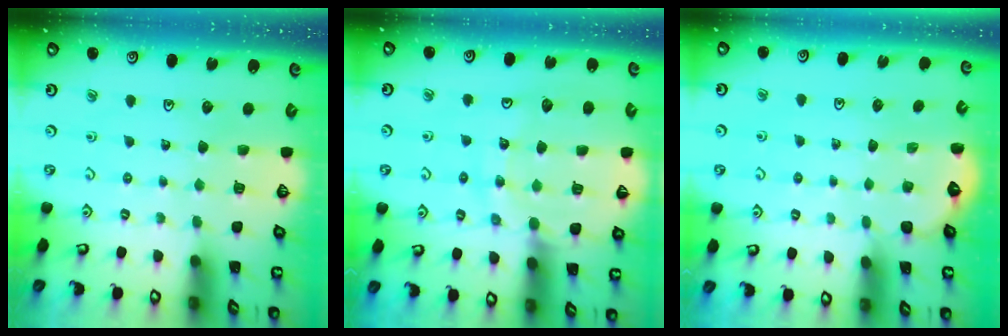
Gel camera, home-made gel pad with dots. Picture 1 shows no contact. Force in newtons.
{"total": 12.5, "press": 12.5, "slide": 1.3}
{"total": 1.9, "press": 0.5, "slide": 1.9}